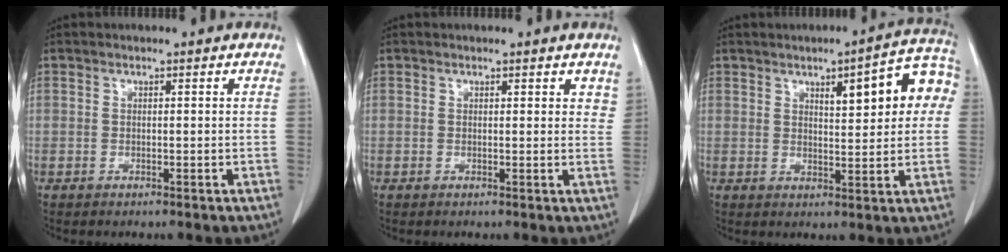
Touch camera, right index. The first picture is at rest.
{"total": 2.1, "force": [1.6, 1.0, 0.9], "torque": [0.002, -0.001, 0.011]}
{"total": 10.6, "force": [3.1, 2.7, 9.8], "torque": [-0.123, 0.028, 0.039]}